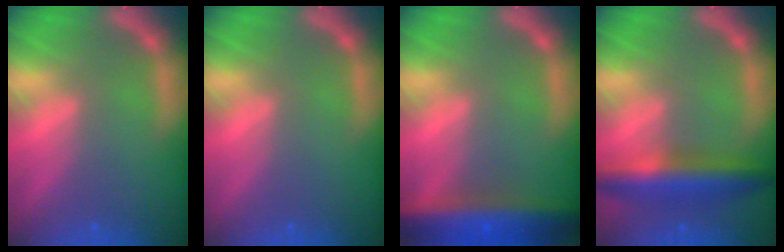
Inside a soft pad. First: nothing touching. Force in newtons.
{"total": 0.0}
{"total": 9.5}
{"total": 6.5}